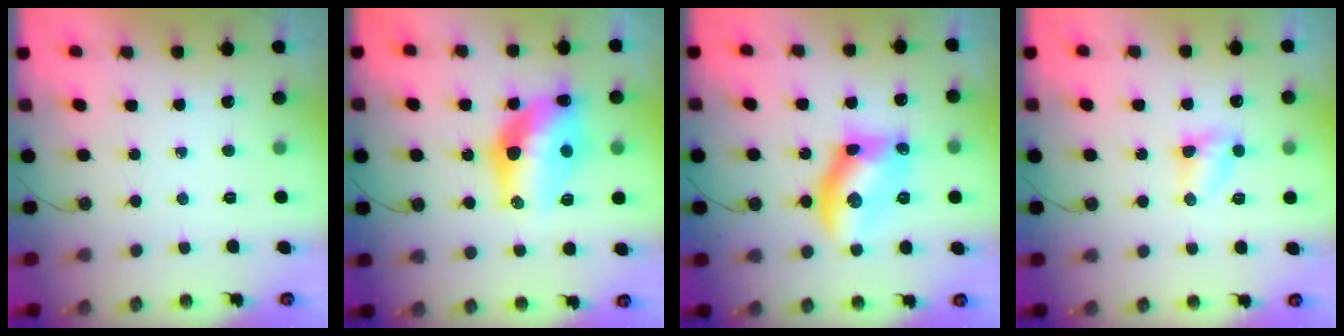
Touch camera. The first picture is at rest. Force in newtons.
{"total": 15.3, "press": 15.1, "slide": 2.4}
{"total": 13.0, "press": 13.0, "slide": 0.5}
{"total": 4.9, "press": 4.8, "slide": 0.4}